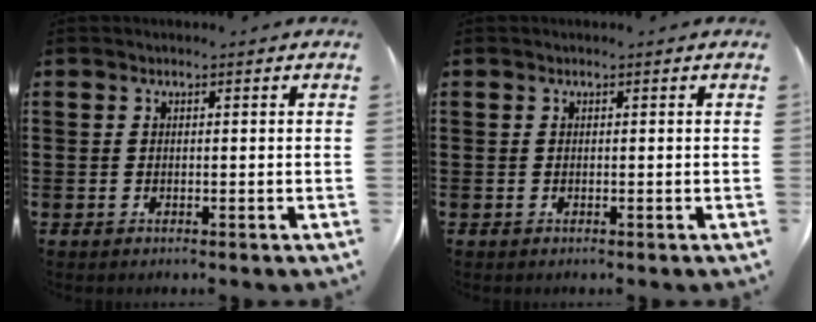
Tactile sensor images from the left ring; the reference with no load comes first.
{"total": 0.0}